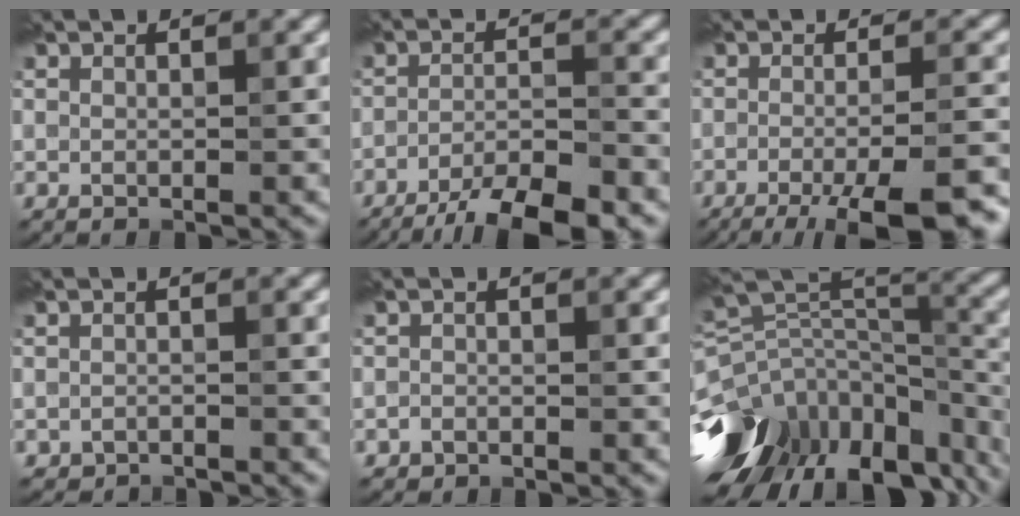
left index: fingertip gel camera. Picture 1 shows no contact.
{"total": 7.9, "force": [-6.0, 1.6, 4.9], "torque": [-0.075, 0.002, -0.103]}
{"total": 11.6, "force": [-7.8, 2.7, 8.2], "torque": [-0.107, -0.013, -0.099]}
{"total": 1.9, "force": [-1.9, 0.3, 0.0], "torque": [0.003, -0.005, -0.029]}
{"total": 0.7, "force": [-0.6, 0.5, 0.1], "torque": [0.001, -0.001, -0.011]}
{"total": 14.3, "force": [-6.6, 8.9, 8.9], "torque": [-0.188, -0.008, -0.084]}